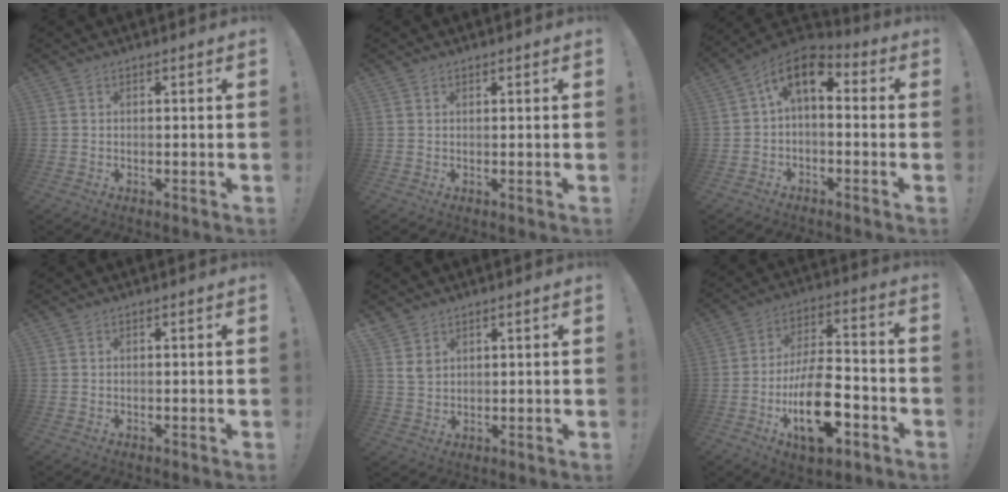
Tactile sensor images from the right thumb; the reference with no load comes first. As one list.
[{"total": 0.6, "force": [0.5, 0.2, 0.2], "torque": [0.003, -0.003, 0.009]}, {"total": 8.5, "force": [2.3, 4.3, 6.9], "torque": [-0.121, -0.010, 0.045]}, {"total": 0.0}, {"total": 4.1, "force": [2.6, 2.7, 1.6], "torque": [-0.014, -0.017, 0.048]}, {"total": 20.1, "force": [-7.7, 9.7, 15.9], "torque": [-0.269, 0.045, -0.117]}]